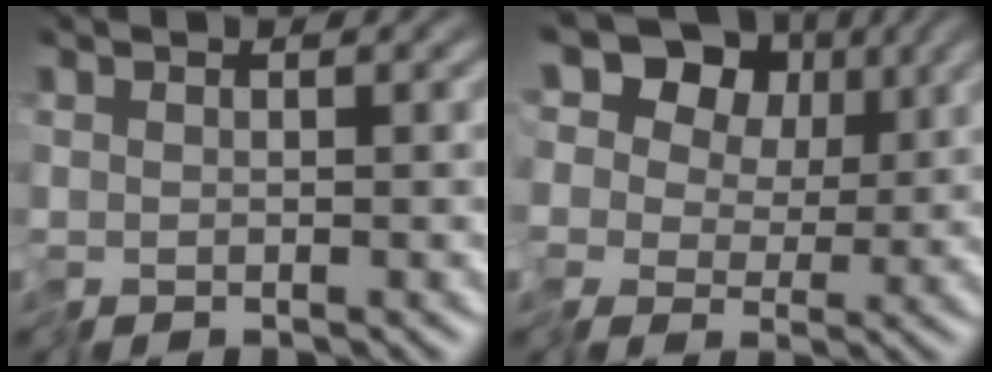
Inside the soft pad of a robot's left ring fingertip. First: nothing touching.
{"total": 11.2, "force": [4.5, 8.8, 5.3], "torque": [-0.114, 0.052, 0.039]}